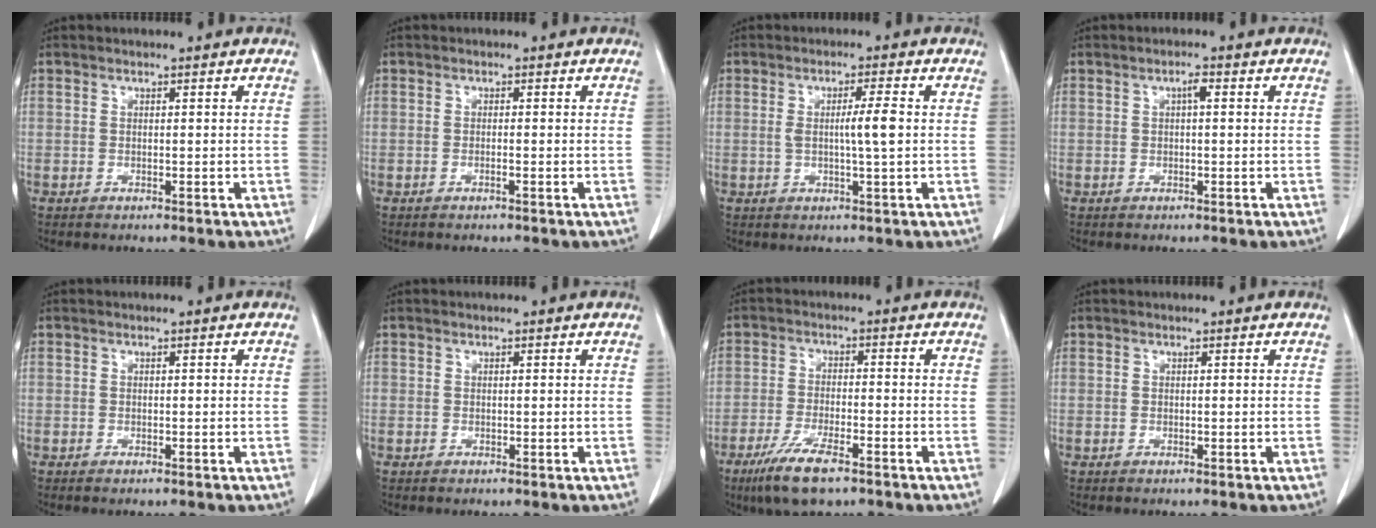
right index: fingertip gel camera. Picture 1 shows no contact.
{"total": 0.6, "force": [-0.3, -0.1, 0.5], "torque": [-0.010, 0.001, -0.005]}
{"total": 4.3, "force": [0.1, -0.3, 4.3], "torque": [-0.076, -0.004, 0.001]}
{"total": 1.4, "force": [0.3, 0.3, 1.4], "torque": [-0.023, 0.004, 0.004]}
{"total": 0.5, "force": [-0.4, 0.0, 0.3], "torque": [-0.010, -0.002, -0.006]}
{"total": 0.0}
{"total": 8.3, "force": [-5.5, 1.6, 6.1], "torque": [-0.118, -0.017, -0.095]}
{"total": 0.0}